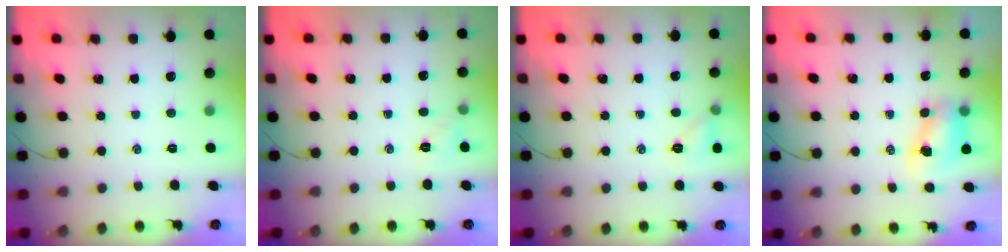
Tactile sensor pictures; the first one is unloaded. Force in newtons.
{"total": 5.6, "press": 5.3, "slide": 1.6}
{"total": 6.6, "press": 6.4, "slide": 1.5}
{"total": 7.6, "press": 7.5, "slide": 1.0}